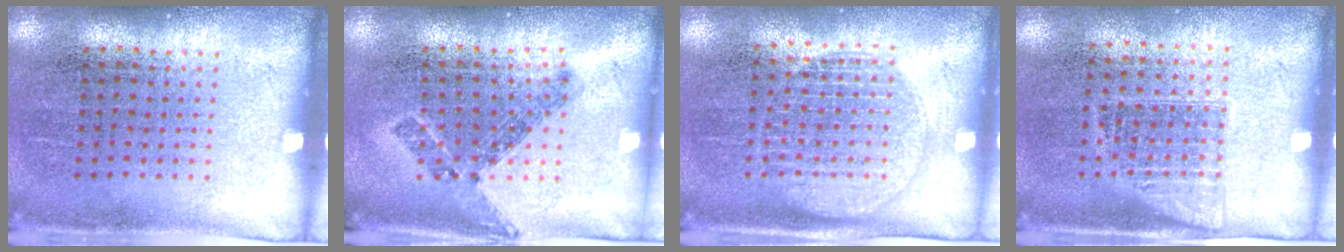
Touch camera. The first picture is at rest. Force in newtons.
{"total": 0.9, "press": 0.8, "slide": 0.5}
{"total": 1.6, "press": 1.4, "slide": 0.7}
{"total": 1.0, "press": 0.9, "slide": 0.5}